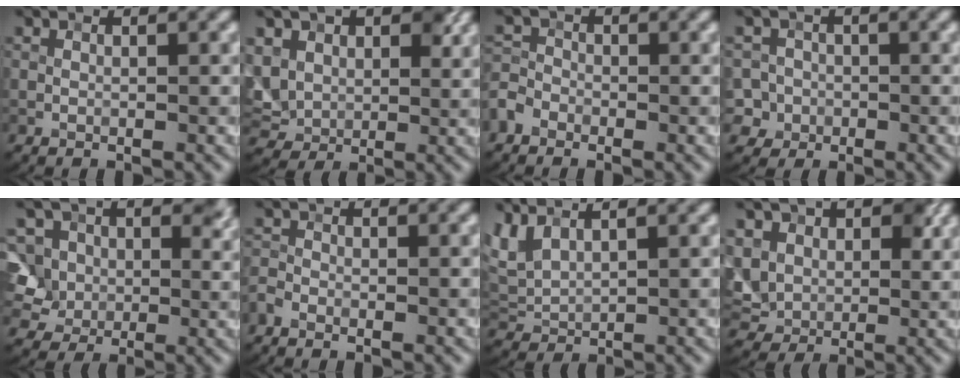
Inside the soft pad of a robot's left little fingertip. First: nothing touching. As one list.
[{"total": 7.4, "force": [2.5, 5.8, 3.8], "torque": [-0.101, 0.011, 0.038]}, {"total": 2.2, "force": [-1.6, 1.5, 0.6], "torque": [-0.014, 0.003, -0.044]}, {"total": 3.9, "force": [-1.1, 3.6, 0.7], "torque": [0.012, 0.011, -0.036]}, {"total": 10.9, "force": [4.1, 8.3, 5.6], "torque": [-0.110, 0.020, 0.047]}, {"total": 1.2, "force": [-1.0, 0.6, 0.4], "torque": [-0.009, 0.001, -0.027]}, {"total": 3.4, "force": [2.3, 1.5, 2.0], "torque": [-0.059, 0.010, 0.051]}, {"total": 8.3, "force": [2.7, 6.4, 4.4], "torque": [-0.108, 0.013, 0.038]}]